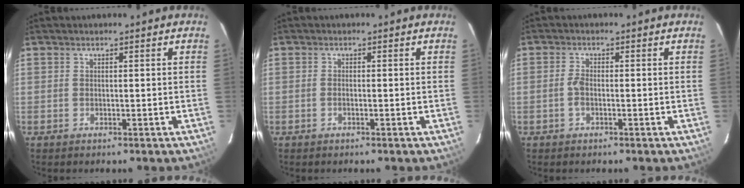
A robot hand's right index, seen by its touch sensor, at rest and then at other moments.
{"total": 0.8, "force": [-0.4, 0.4, 0.6], "torque": [-0.015, 0.001, -0.008]}
{"total": 2.1, "force": [-0.7, 1.0, 1.7], "torque": [-0.041, 0.004, -0.014]}